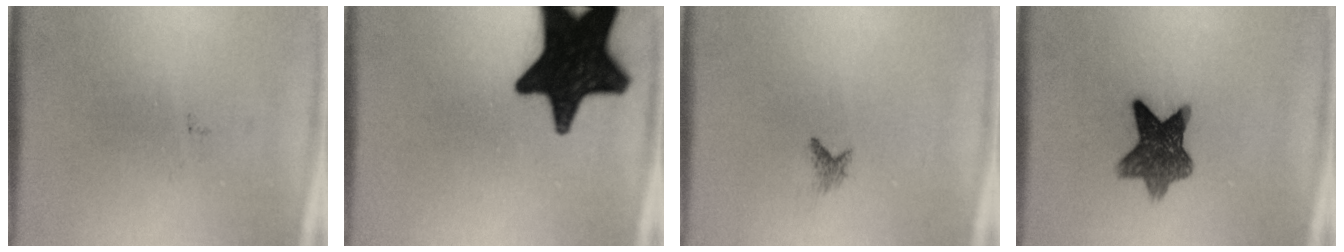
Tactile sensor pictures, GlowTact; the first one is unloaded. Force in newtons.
{"total": 19.4}
{"total": 0.8}
{"total": 8.3}